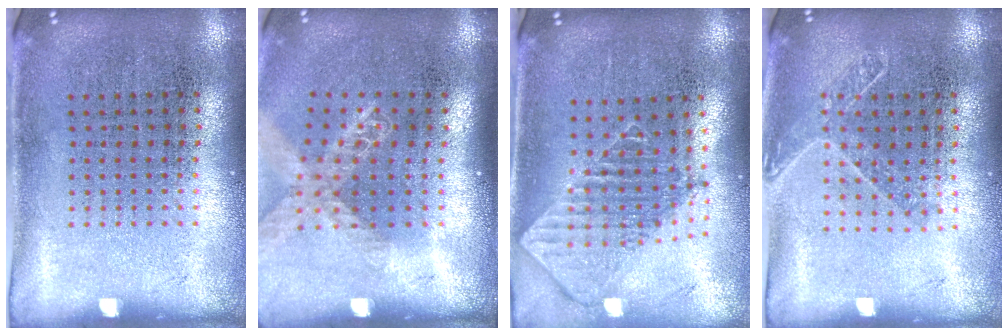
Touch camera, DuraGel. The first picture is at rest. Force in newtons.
{"total": 1.5, "press": 1.3, "slide": 0.8}
{"total": 2.0, "press": 1.5, "slide": 1.3}
{"total": 1.3, "press": 1.1, "slide": 0.7}